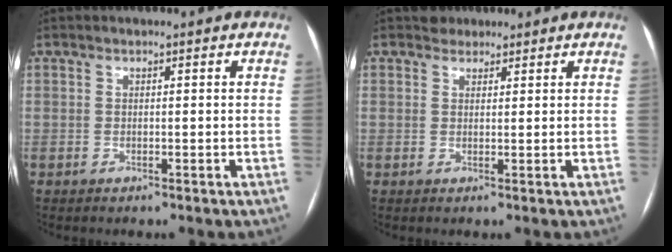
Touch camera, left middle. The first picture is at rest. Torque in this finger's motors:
{"motor_torque": [0.07, -0.17, -0.01, 0.00]}